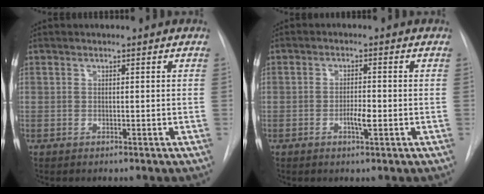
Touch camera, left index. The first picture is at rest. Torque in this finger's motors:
{"motor_torque": [0.50, 0.17, 0.07, 0.02]}